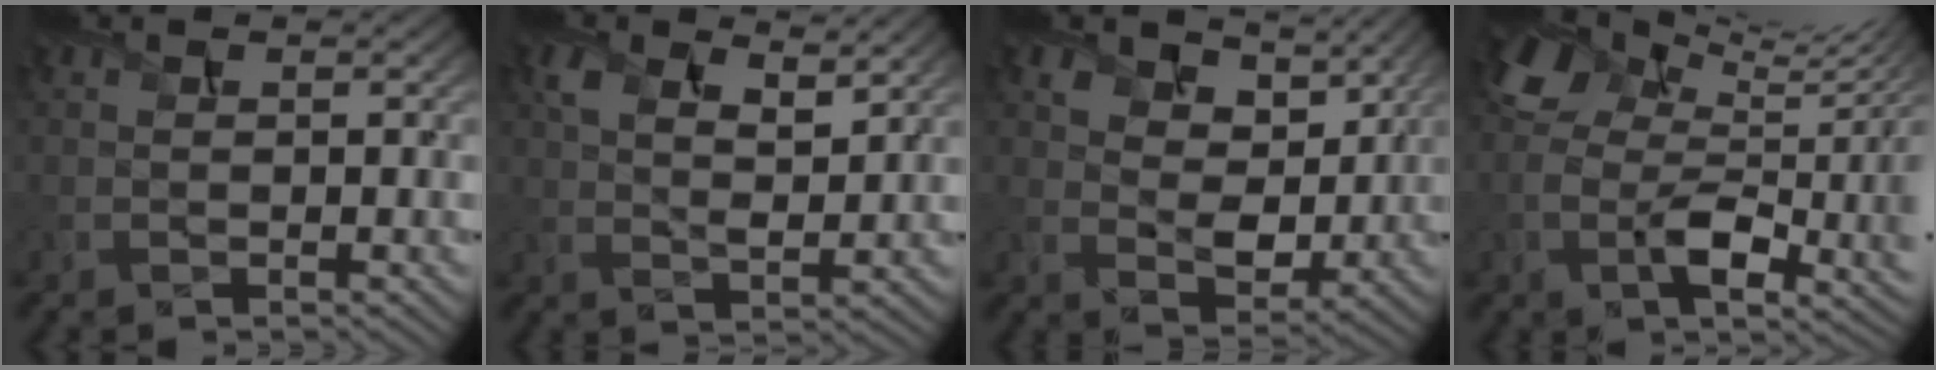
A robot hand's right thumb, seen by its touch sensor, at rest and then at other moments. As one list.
[{"total": 6.3, "force": [3.7, 2.7, 4.3], "torque": [-0.090, 0.000, 0.072]}, {"total": 6.7, "force": [3.7, 4.4, 3.3], "torque": [-0.074, -0.006, 0.057]}, {"total": 12.9, "force": [3.1, 7.5, 10.0], "torque": [-0.207, -0.027, 0.062]}]